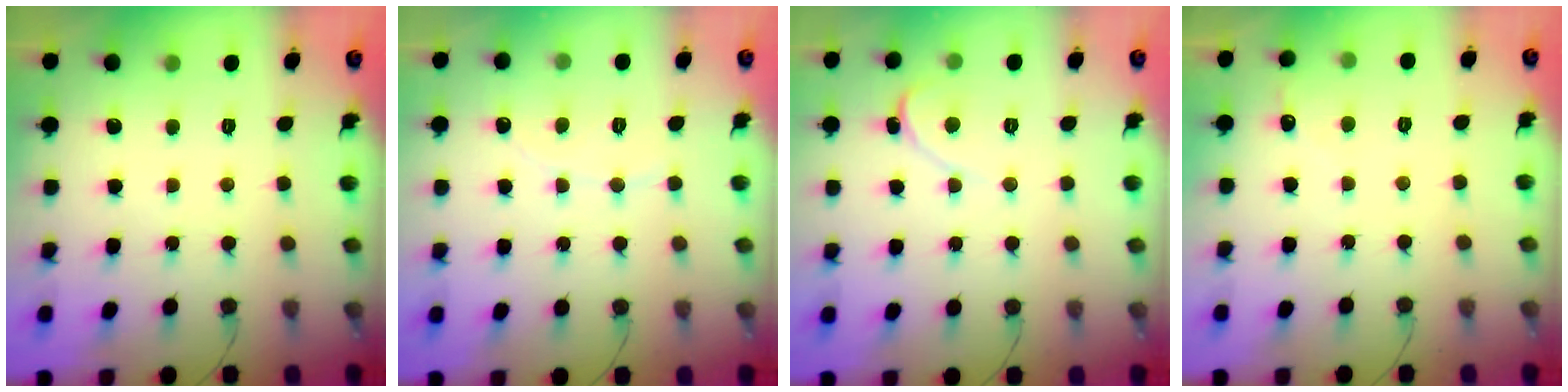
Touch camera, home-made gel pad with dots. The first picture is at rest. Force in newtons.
{"total": 2.9, "press": 2.9, "slide": 0.3}
{"total": 2.4, "press": 2.4, "slide": 0.2}
{"total": 2.7, "press": 2.7, "slide": 0.3}